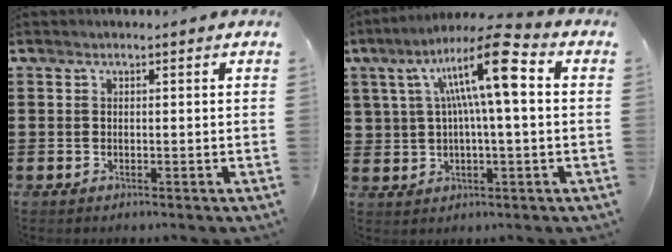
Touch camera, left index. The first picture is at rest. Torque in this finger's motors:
{"motor_torque": [0.89, -0.33, 1.06, 0.21]}